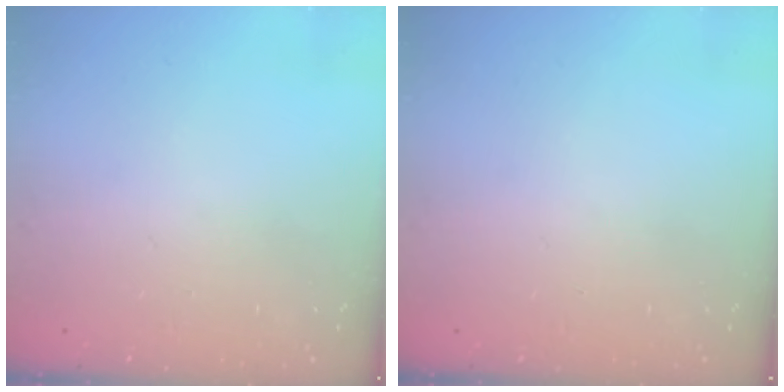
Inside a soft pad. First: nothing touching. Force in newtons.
{"total": 0.0}